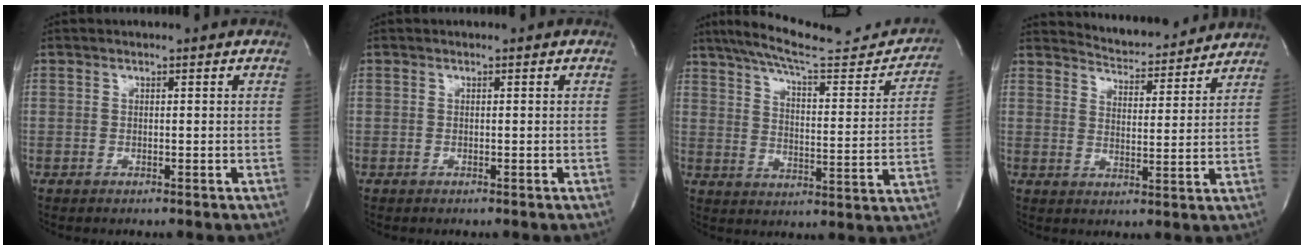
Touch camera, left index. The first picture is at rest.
{"total": 0.0}
{"total": 21.2, "force": [19.1, 2.5, 8.8], "torque": [-0.135, -0.031, 0.254]}
{"total": 9.8, "force": [9.6, 1.2, 1.2], "torque": [-0.024, -0.002, 0.135]}